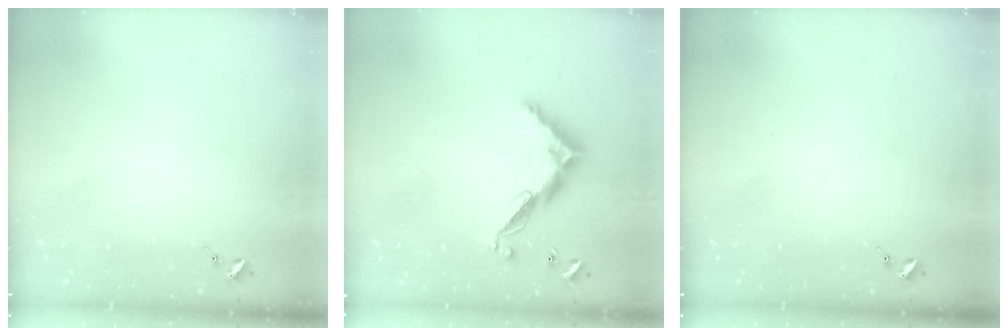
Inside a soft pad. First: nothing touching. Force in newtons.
{"total": 11.7, "press": 11.7, "slide": 0.3}
{"total": 0.0}